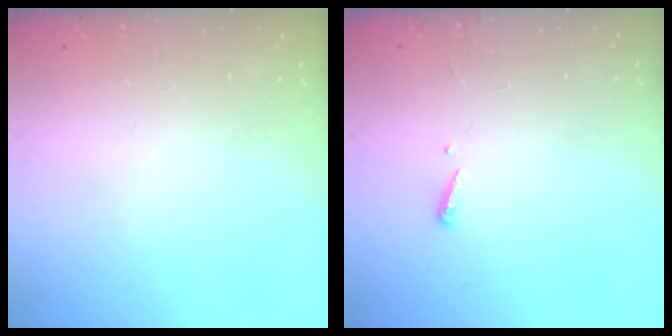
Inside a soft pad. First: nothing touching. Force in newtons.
{"total": 2.4, "press": 2.4, "slide": 0.2}